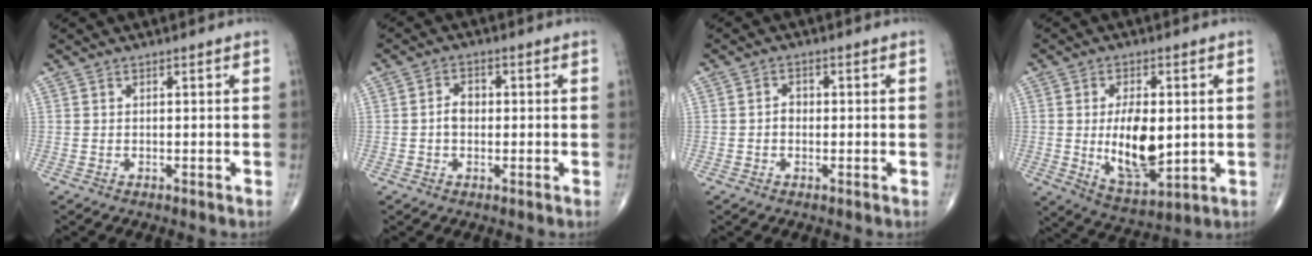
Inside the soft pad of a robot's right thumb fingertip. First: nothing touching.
{"total": 3.5, "force": [-0.2, 2.6, 2.3], "torque": [-0.030, 0.012, -0.009]}
{"total": 2.1, "force": [-0.3, 1.7, 1.2], "torque": [-0.009, 0.008, -0.008]}
{"total": 13.0, "force": [-0.2, 6.6, 11.2], "torque": [-0.170, -0.016, 0.011]}